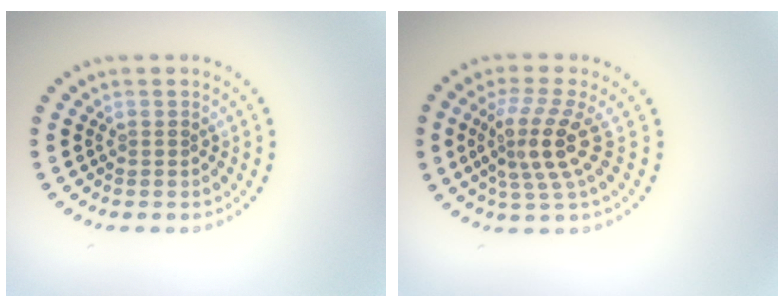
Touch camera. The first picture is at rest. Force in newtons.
{"total": 4.2, "press": 3.2, "slide": 2.7}